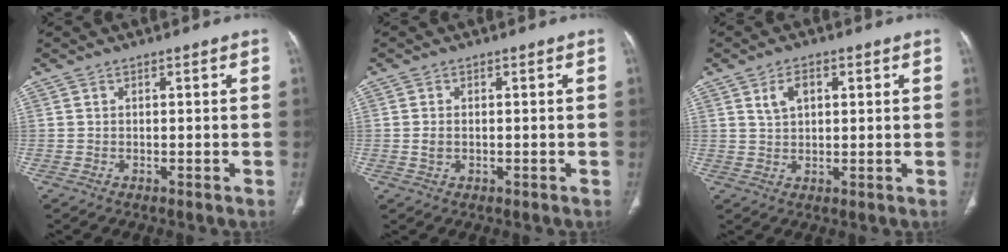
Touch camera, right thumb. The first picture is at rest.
{"total": 1.9, "force": [-0.2, 1.2, 1.4], "torque": [-0.031, 0.002, -0.003]}
{"total": 4.4, "force": [1.8, 2.6, 3.1], "torque": [-0.048, 0.003, 0.036]}